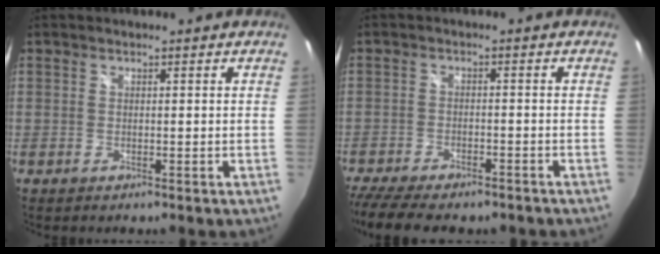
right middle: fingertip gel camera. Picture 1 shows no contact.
{"total": 13.3, "force": [-10.9, 4.0, 6.6], "torque": [-0.152, -0.039, -0.171]}